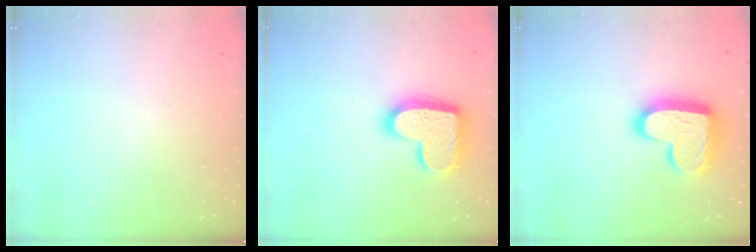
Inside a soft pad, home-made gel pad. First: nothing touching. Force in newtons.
{"total": 17.7, "press": 17.6, "slide": 1.3}
{"total": 17.1, "press": 17.0, "slide": 1.1}